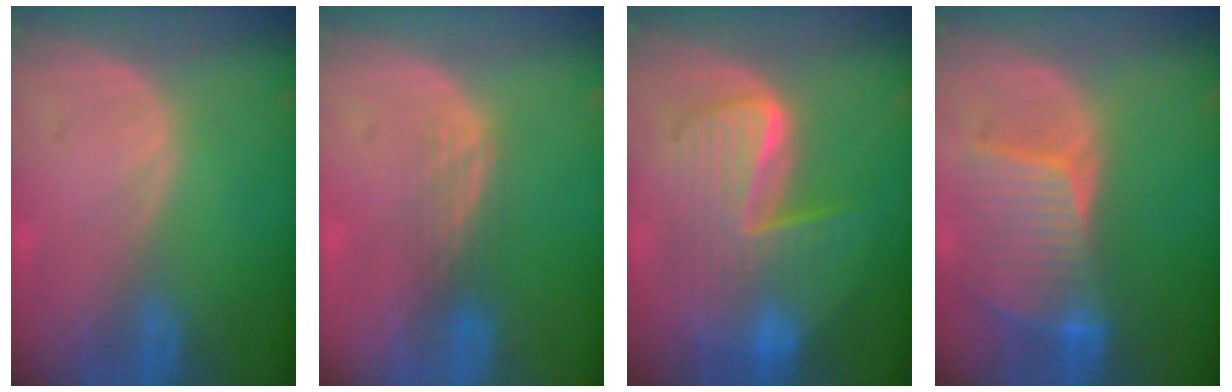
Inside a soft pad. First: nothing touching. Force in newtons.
{"total": 2.8, "press": 2.5, "slide": 1.3}
{"total": 10.1, "press": 10.1, "slide": 1.0}
{"total": 8.4, "press": 7.7, "slide": 3.4}